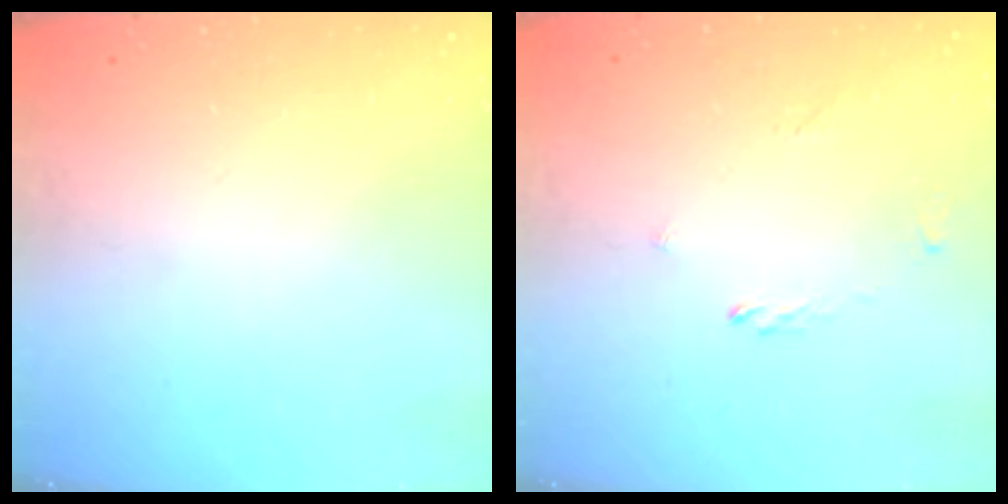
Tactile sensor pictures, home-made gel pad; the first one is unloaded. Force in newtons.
{"total": 1.4, "press": 1.3, "slide": 0.4}